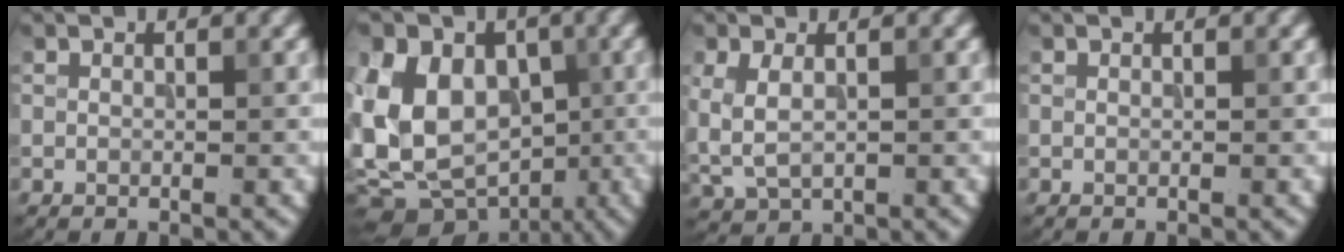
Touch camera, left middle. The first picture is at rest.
{"total": 13.2, "force": [-0.7, 10.3, 8.1], "torque": [-0.160, -0.003, -0.009]}
{"total": 3.6, "force": [0.3, 2.4, 2.7], "torque": [-0.066, -0.005, 0.012]}
{"total": 0.0}